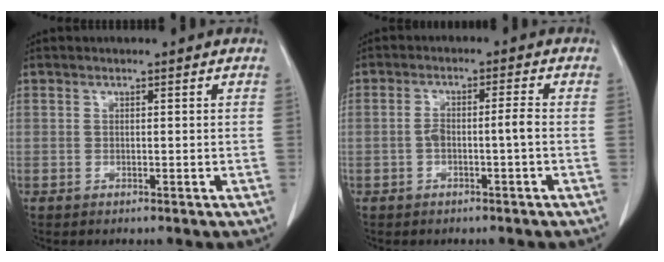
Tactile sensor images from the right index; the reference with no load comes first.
{"total": 3.2, "force": [-0.8, 0.3, 3.0], "torque": [-0.053, 0.015, -0.009]}